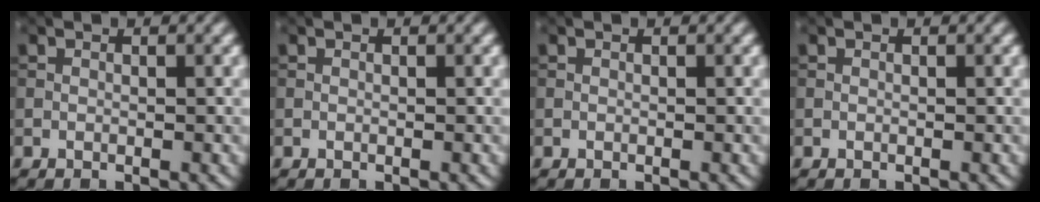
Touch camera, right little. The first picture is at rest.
{"total": 0.0}
{"total": 0.0}
{"total": 0.0}